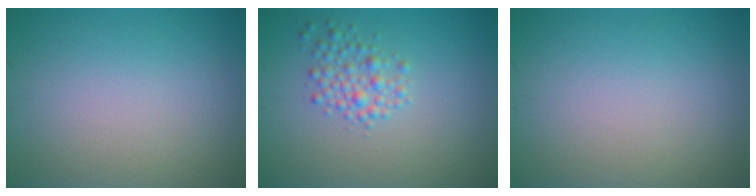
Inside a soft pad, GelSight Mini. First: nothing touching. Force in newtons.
{"total": 2.4, "press": 2.4, "slide": 0.1}
{"total": 0.0}